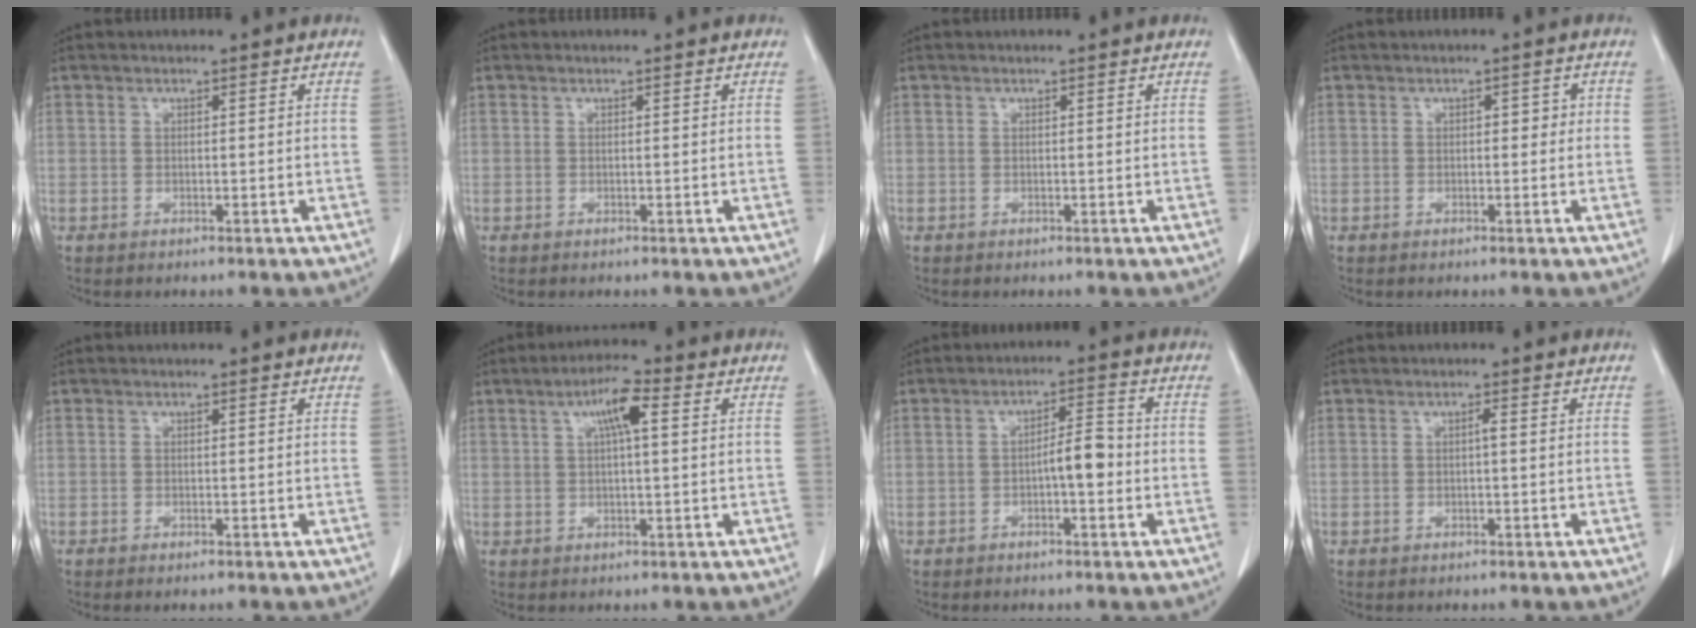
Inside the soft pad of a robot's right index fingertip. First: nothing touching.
{"total": 0.0}
{"total": 0.0}
{"total": 1.8, "force": [0.1, 1.1, 1.4], "torque": [-0.014, 0.012, -0.001]}
{"total": 0.8, "force": [-0.6, 0.1, 0.5], "torque": [-0.012, -0.002, -0.009]}
{"total": 5.4, "force": [1.8, 0.8, 5.1], "torque": [-0.093, 0.012, 0.029]}
{"total": 4.4, "force": [-0.9, 1.1, 4.2], "torque": [-0.064, 0.016, -0.012]}
{"total": 0.7, "force": [0.0, 0.1, 0.7], "torque": [-0.013, 0.001, 0.000]}